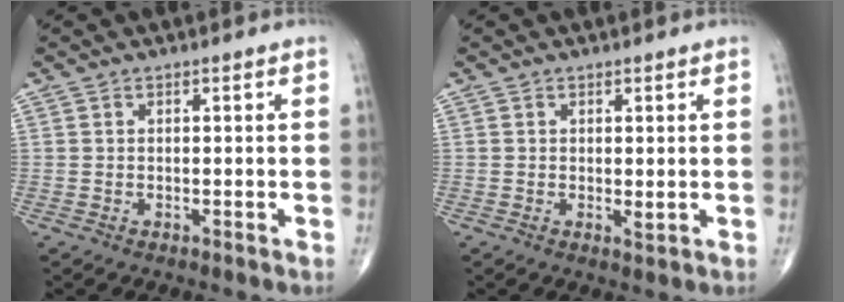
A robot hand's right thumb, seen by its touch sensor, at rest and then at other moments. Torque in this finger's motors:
{"motor_torque": [1.26, 3.75, 0.29, 0.19, 0.03]}